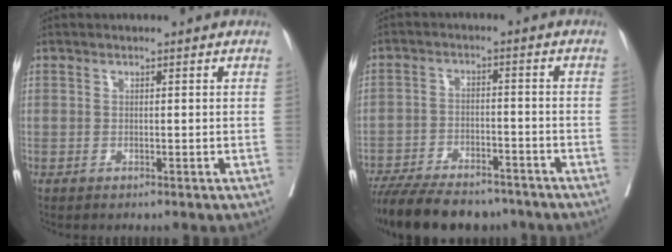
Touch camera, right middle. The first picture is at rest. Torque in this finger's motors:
{"motor_torque": [0.87, -1.27, 0.41, 0.10]}